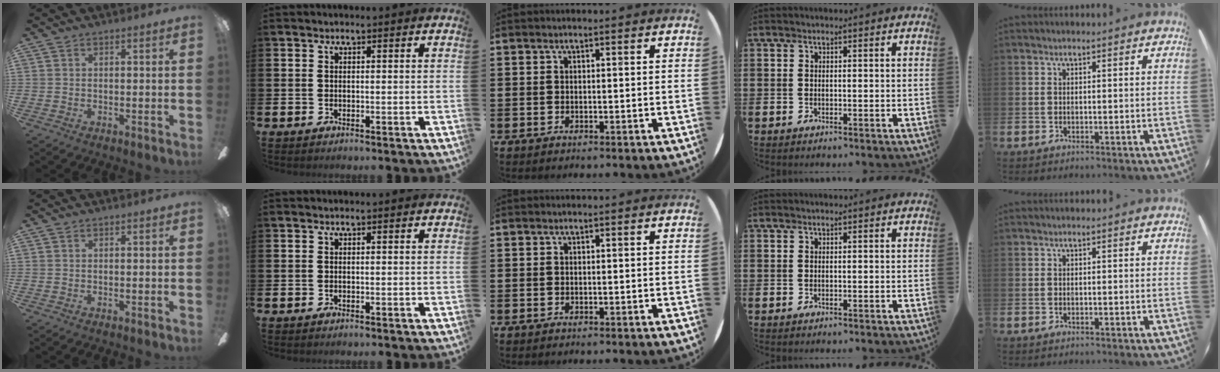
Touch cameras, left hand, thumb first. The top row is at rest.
{}